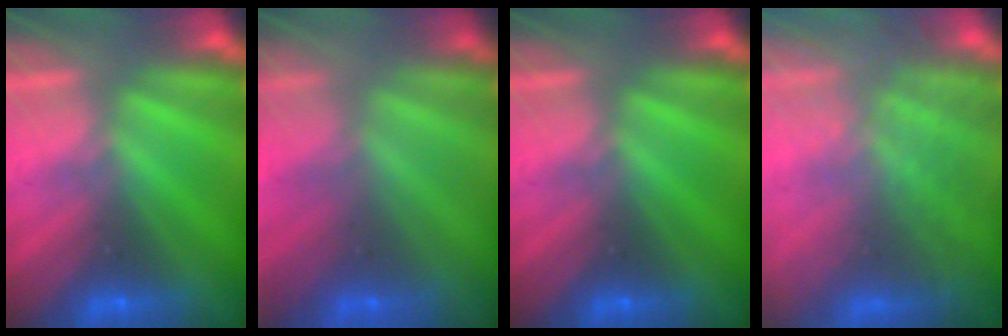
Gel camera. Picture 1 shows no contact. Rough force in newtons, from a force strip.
{"total": 1.5}
{"total": 0.0}
{"total": 9.0}